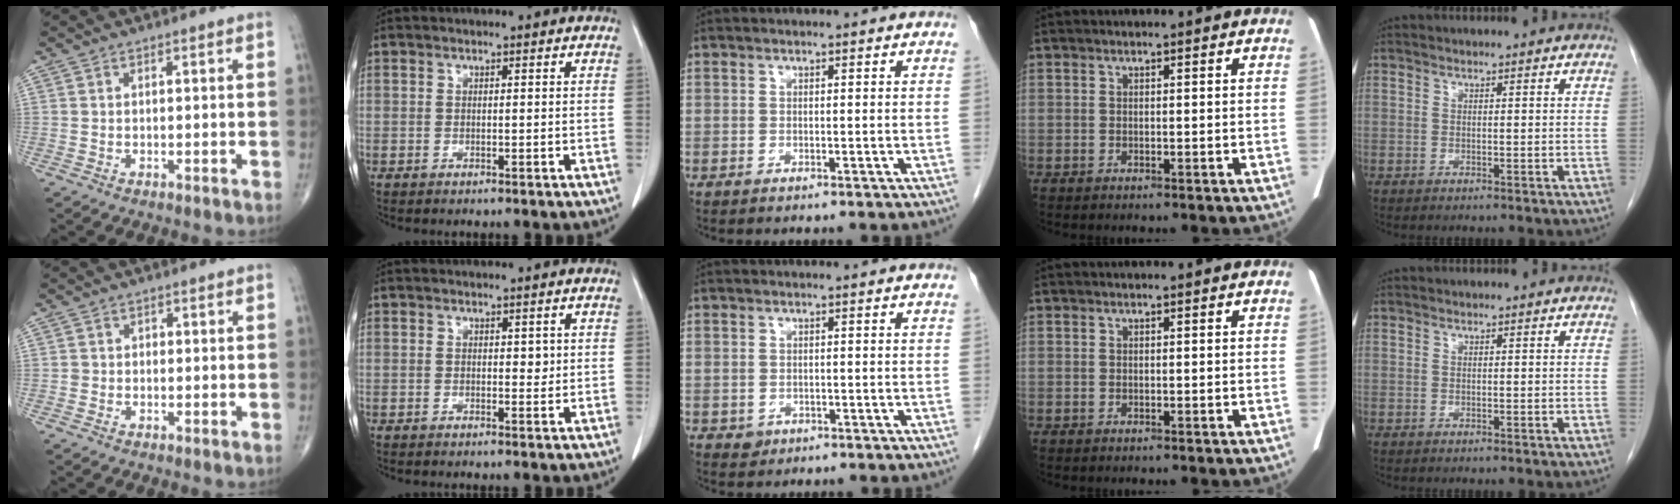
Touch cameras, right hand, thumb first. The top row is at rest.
{"thumb": {"total": 1.0, "force": [-0.1, 1.0, 0.2], "torque": [0.008, 0.005, -0.005]}, "index": {"total": 1.1, "force": [0.3, 0.7, 0.7], "torque": [-0.006, 0.001, 0.007]}, "middle": {"total": 1.2, "force": [-0.5, 1.1, 0.3], "torque": [-0.002, 0.003, -0.003]}}